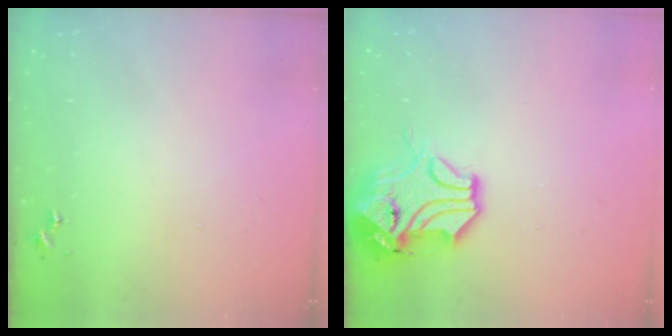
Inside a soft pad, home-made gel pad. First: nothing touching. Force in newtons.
{"total": 13.7, "press": 13.5, "slide": 1.8}